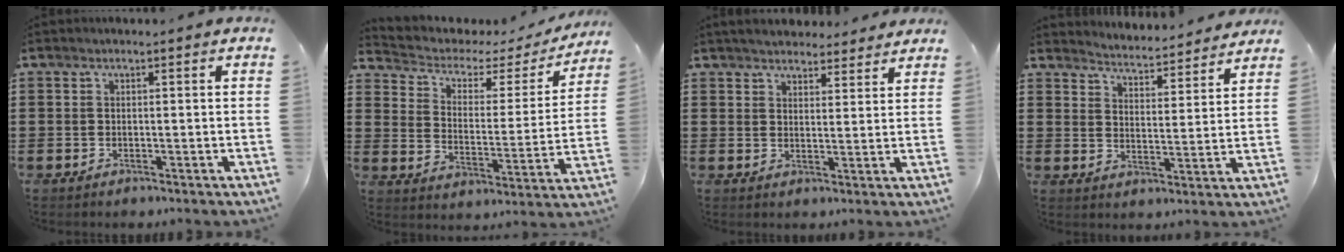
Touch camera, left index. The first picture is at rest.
{"total": 3.4, "force": [2.2, 2.0, 1.7], "torque": [-0.051, -0.014, 0.027]}
{"total": 3.6, "force": [3.5, 0.8, 0.3], "torque": [-0.018, -0.008, 0.065]}
{"total": 4.1, "force": [4.1, -0.3, -0.3], "torque": [-0.016, -0.035, 0.067]}